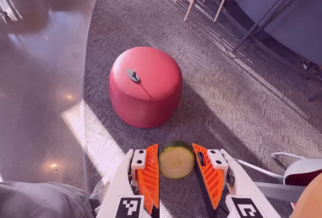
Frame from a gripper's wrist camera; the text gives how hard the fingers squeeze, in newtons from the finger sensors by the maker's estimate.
{"total": 10.1, "left": 10.3, "right": 10.0}